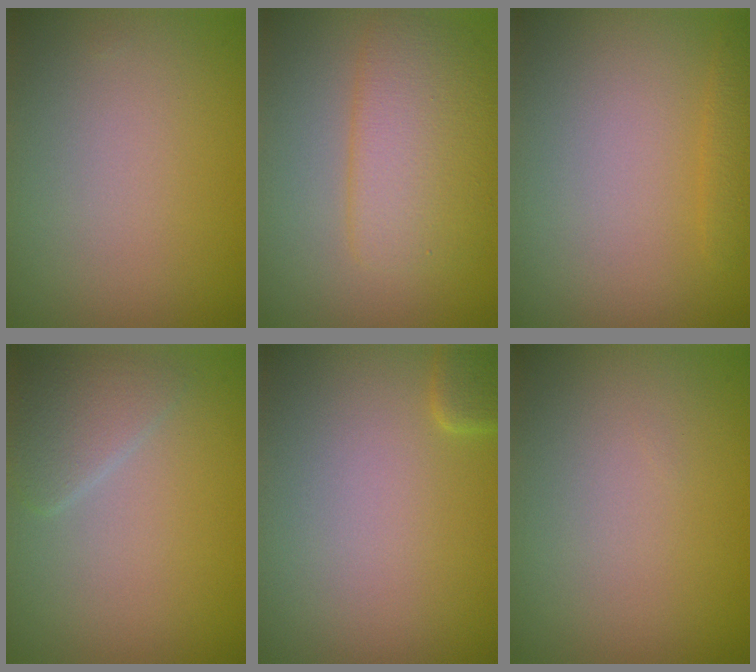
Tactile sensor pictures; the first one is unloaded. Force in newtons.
{"total": 4.8, "press": 4.8, "slide": 0.1}
{"total": 1.2, "press": 1.2, "slide": 0.1}
{"total": 2.0, "press": 2.0, "slide": 0.1}
{"total": 1.6, "press": 1.6, "slide": 0.1}
{"total": 0.0}